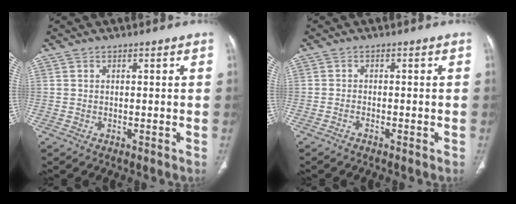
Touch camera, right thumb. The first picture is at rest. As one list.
[{"total": 0.8, "force": [-0.7, 0.2, 0.3], "torque": [-0.009, 0.005, -0.014]}]